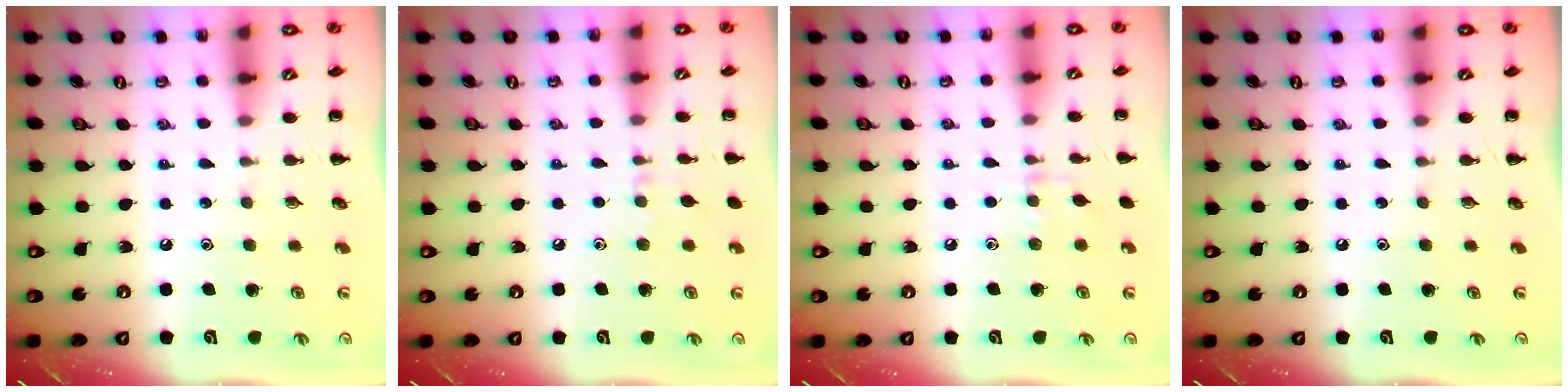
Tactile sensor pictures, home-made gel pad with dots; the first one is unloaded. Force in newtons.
{"total": 5.7, "press": 5.4, "slide": 2.0}
{"total": 5.8, "press": 5.4, "slide": 1.9}
{"total": 0.0}